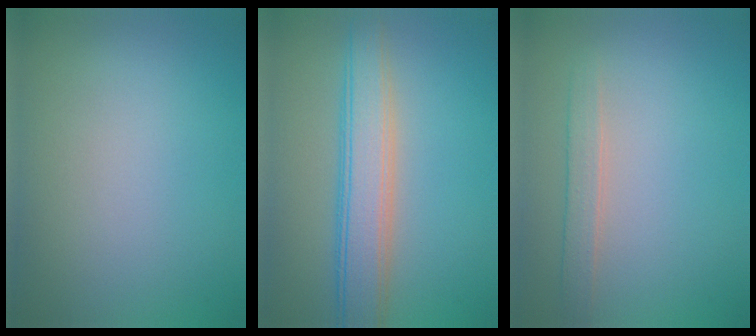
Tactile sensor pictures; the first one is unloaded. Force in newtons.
{"total": 5.4, "press": 5.4, "slide": 0.3}
{"total": 1.7, "press": 1.7, "slide": 0.0}